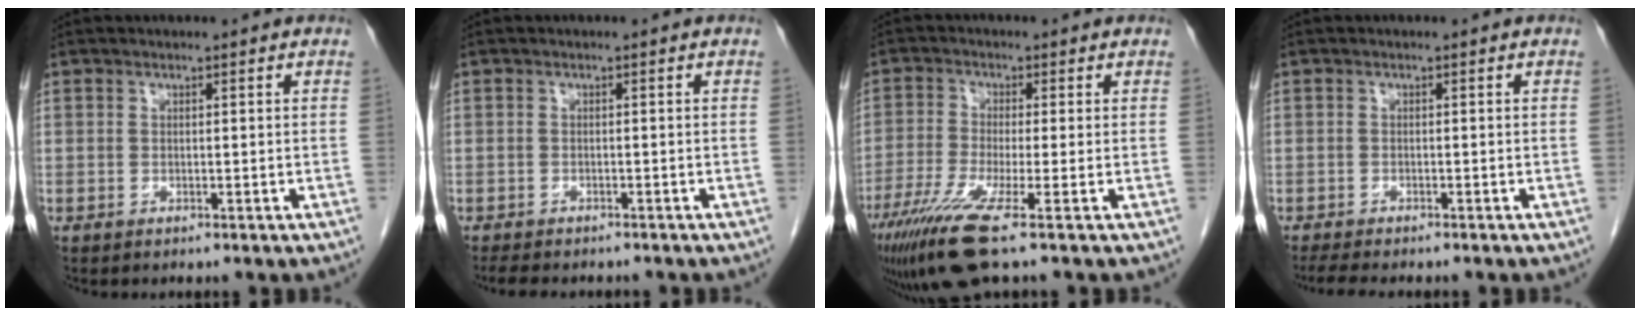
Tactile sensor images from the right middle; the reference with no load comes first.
{"total": 5.9, "force": [-5.0, 1.7, 2.5], "torque": [-0.043, -0.011, -0.067]}
{"total": 8.9, "force": [-5.1, -0.1, 7.3], "torque": [-0.143, -0.027, -0.097]}
{"total": 4.5, "force": [-3.8, 0.6, 2.3], "torque": [-0.039, -0.014, -0.056]}